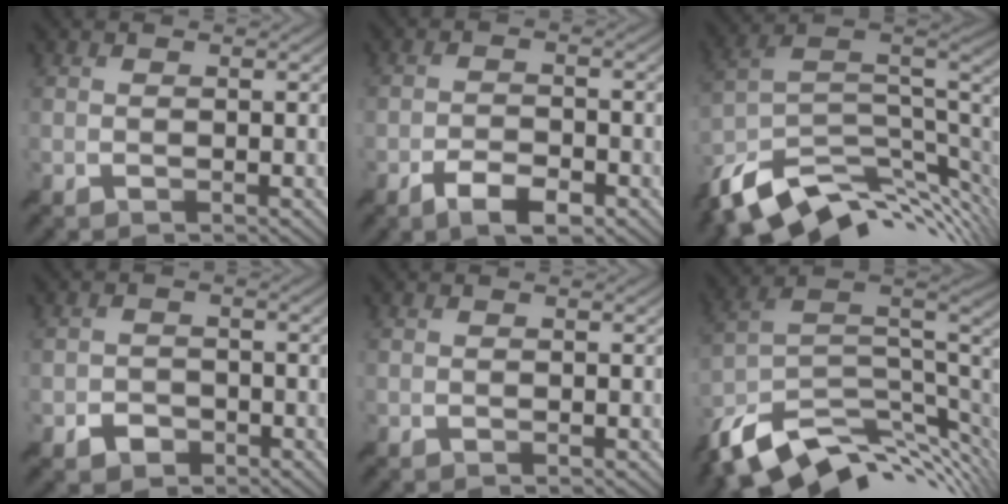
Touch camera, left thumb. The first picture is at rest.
{"total": 4.5, "force": [-2.9, 1.6, 3.0], "torque": [-0.056, -0.003, -0.050]}
{"total": 13.2, "force": [-7.0, 6.1, 9.3], "torque": [-0.206, -0.022, -0.113]}
{"total": 2.4, "force": [-1.5, 1.8, 0.7], "torque": [-0.006, -0.003, -0.028]}
{"total": 0.0}
{"total": 13.3, "force": [-7.1, 6.2, 9.4], "torque": [-0.208, -0.022, -0.115]}